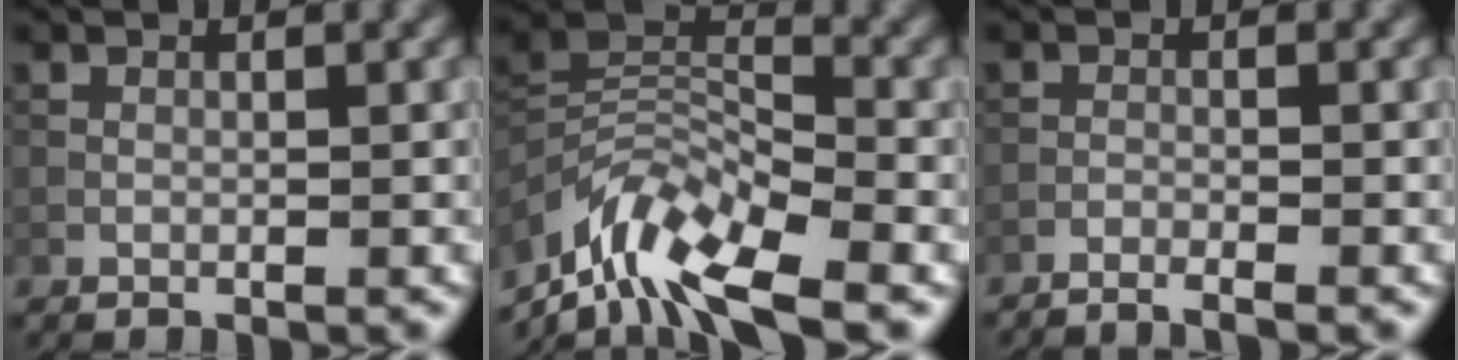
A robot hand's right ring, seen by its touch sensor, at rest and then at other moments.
{"total": 10.2, "force": [-7.9, 3.0, 5.7], "torque": [-0.104, 0.000, -0.158]}
{"total": 2.2, "force": [-2.0, 0.1, 0.9], "torque": [-0.021, -0.004, -0.039]}